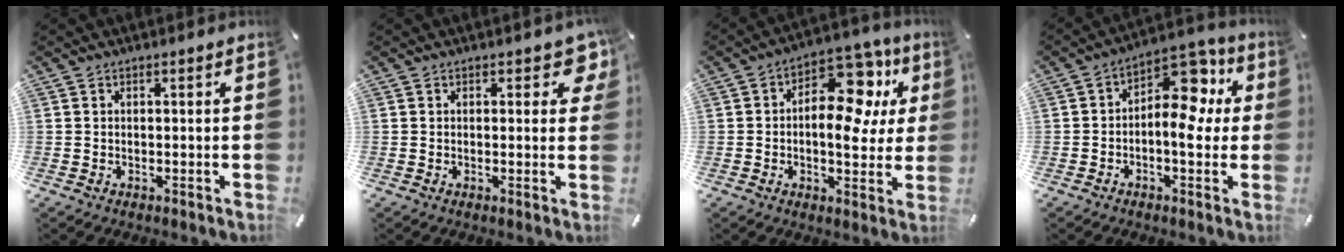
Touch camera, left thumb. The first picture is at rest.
{"total": 5.9, "force": [3.2, 3.0, 3.9], "torque": [-0.027, -0.019, 0.049]}
{"total": 15.2, "force": [4.6, 9.1, 11.3], "torque": [-0.151, -0.037, 0.081]}
{"total": 11.3, "force": [1.5, 7.0, 8.7], "torque": [-0.109, -0.026, 0.025]}